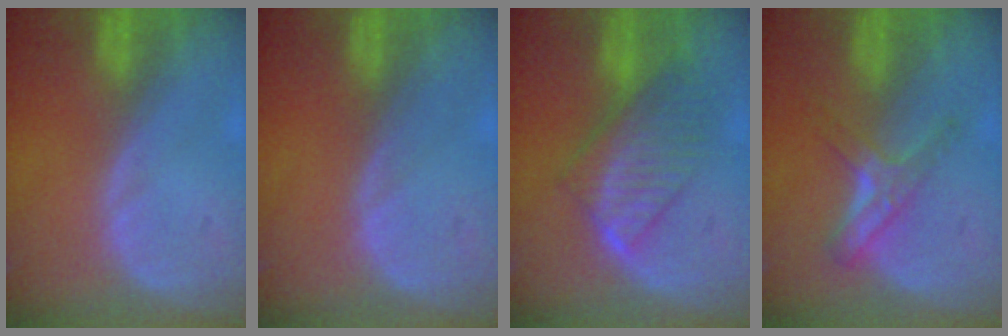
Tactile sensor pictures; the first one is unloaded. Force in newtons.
{"total": 0.0}
{"total": 8.0, "press": 7.1, "slide": 3.7}
{"total": 5.4, "press": 4.8, "slide": 2.6}